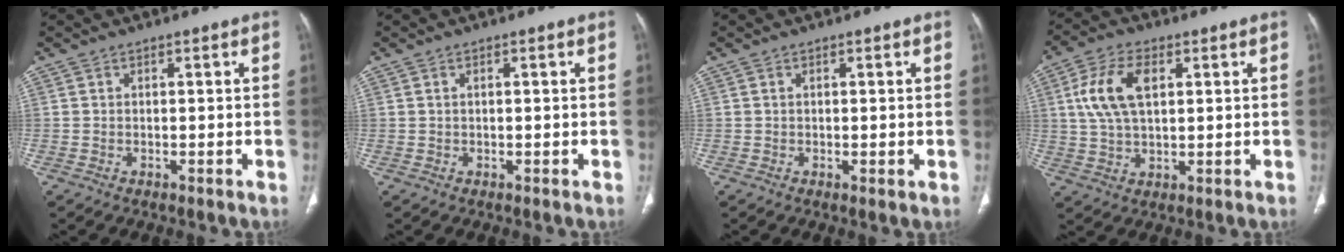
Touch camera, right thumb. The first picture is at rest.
{"total": 0.0}
{"total": 1.0, "force": [-0.2, 0.2, 0.9], "torque": [-0.020, -0.006, -0.002]}
{"total": 10.3, "force": [2.7, 5.6, 8.2], "torque": [-0.166, 0.007, 0.052]}